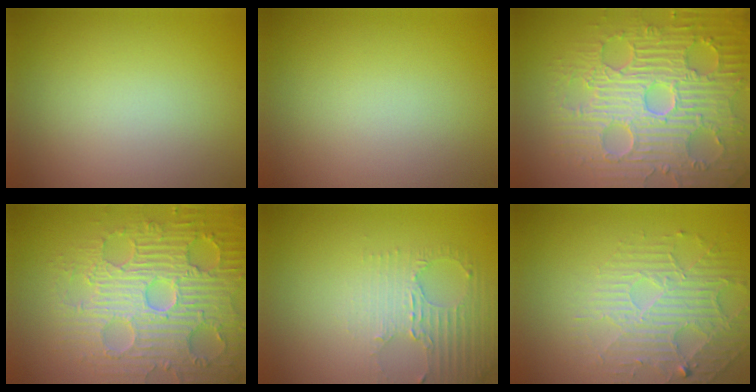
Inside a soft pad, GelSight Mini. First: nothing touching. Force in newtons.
{"total": 0.0}
{"total": 9.3, "press": 6.8, "slide": 6.4}
{"total": 8.3, "press": 6.4, "slide": 5.2}
{"total": 2.6, "press": 1.9, "slide": 1.9}
{"total": 4.5, "press": 3.3, "slide": 3.1}